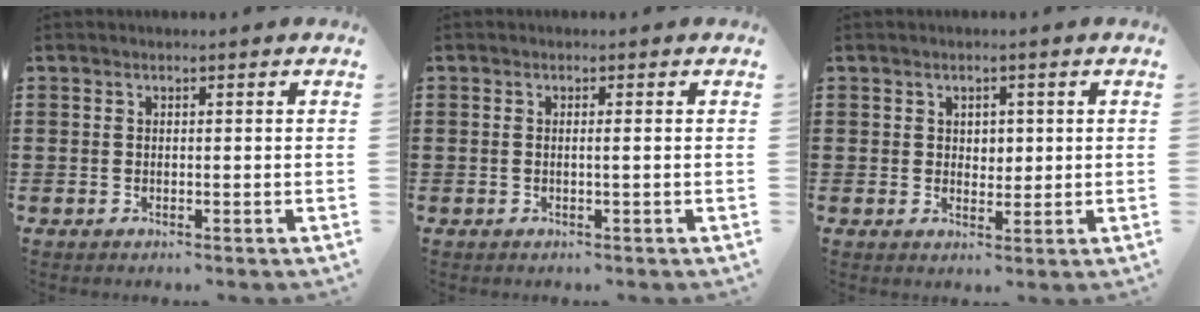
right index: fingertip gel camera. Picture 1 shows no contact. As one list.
[{"total": 0.8, "force": [-0.1, -0.1, 0.7], "torque": [-0.015, -0.004, -0.001]}, {"total": 1.9, "force": [0.8, 1.5, 0.9], "torque": [-0.013, 0.006, 0.011]}]